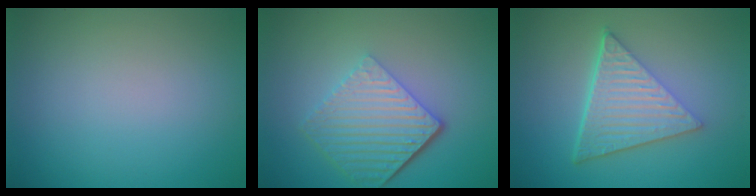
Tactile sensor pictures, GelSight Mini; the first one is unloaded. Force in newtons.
{"total": 6.2, "press": 4.2, "slide": 4.6}
{"total": 6.9, "press": 4.6, "slide": 5.1}